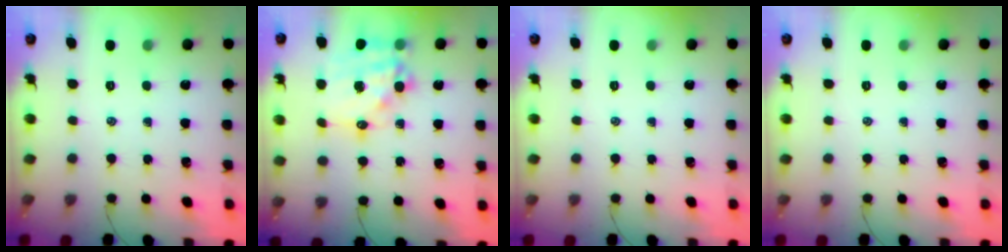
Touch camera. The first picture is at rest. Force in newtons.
{"total": 16.7, "press": 16.3, "slide": 3.7}
{"total": 0.0}
{"total": 0.0}